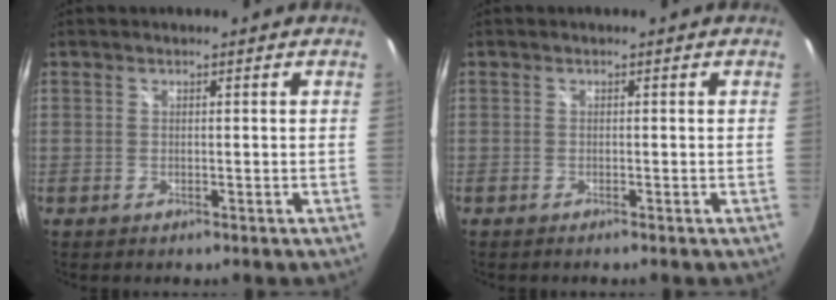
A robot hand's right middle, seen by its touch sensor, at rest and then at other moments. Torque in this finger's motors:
{"motor_torque": [-0.19, 0.03, 0.00, -0.01]}